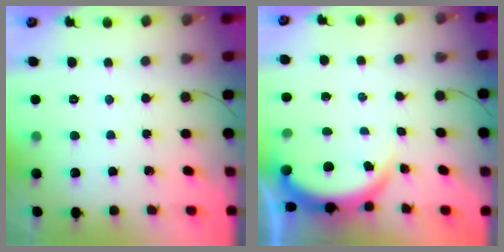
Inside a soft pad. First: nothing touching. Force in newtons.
{"total": 3.9, "press": 3.9, "slide": 0.2}